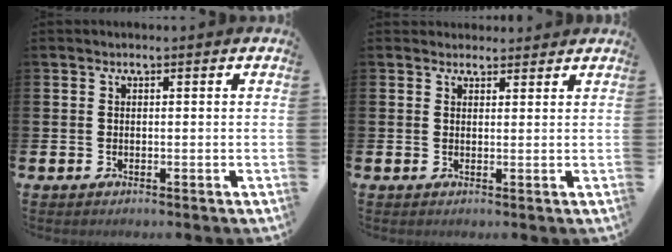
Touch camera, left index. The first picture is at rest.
{"total": 2.2, "force": [2.0, 0.8, -0.2], "torque": [0.021, -0.011, 0.034]}